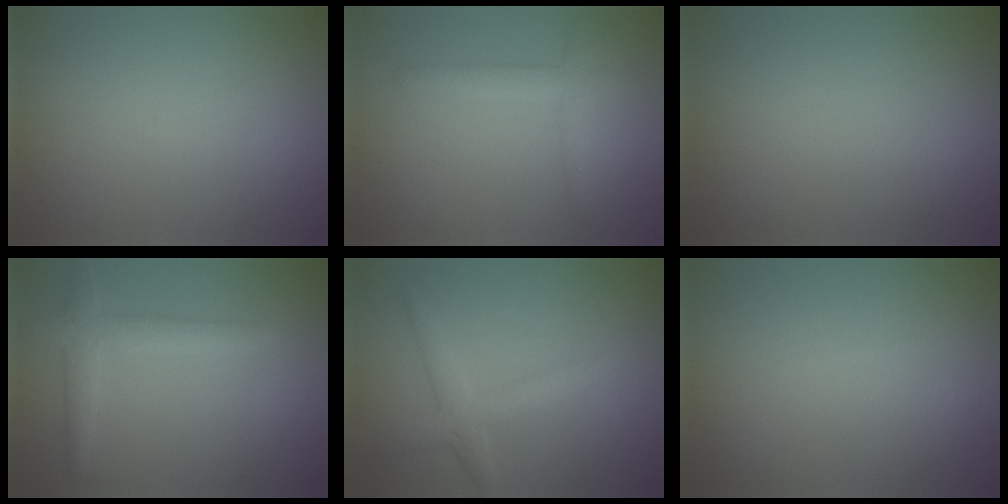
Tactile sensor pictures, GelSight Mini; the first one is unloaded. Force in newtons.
{"total": 2.1, "press": 2.1, "slide": 0.1}
{"total": 0.0}
{"total": 3.0, "press": 3.0, "slide": 0.1}
{"total": 2.7, "press": 2.7, "slide": 0.0}
{"total": 0.0}